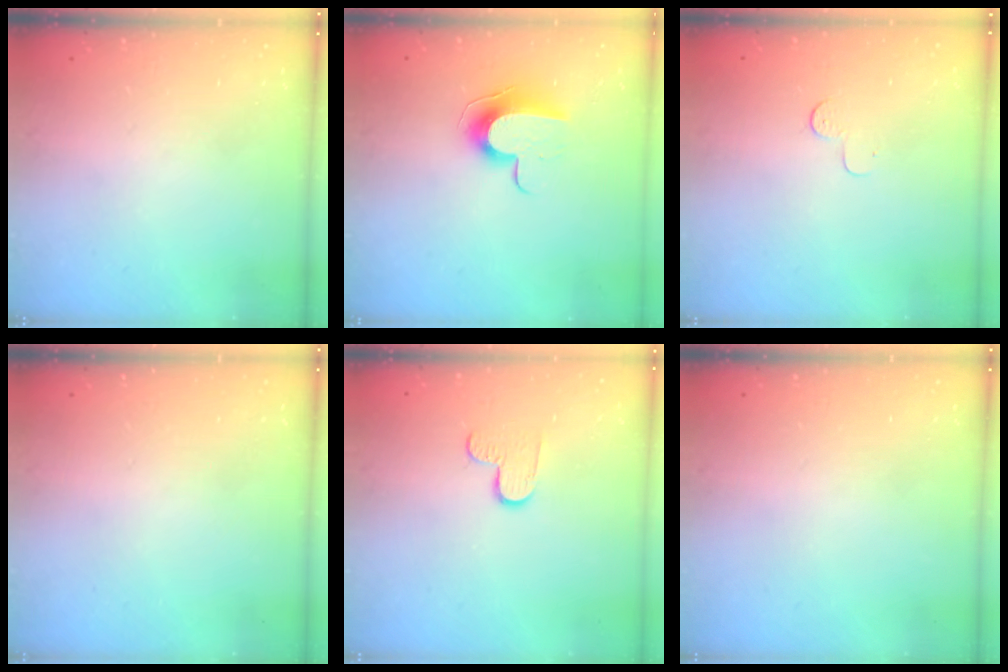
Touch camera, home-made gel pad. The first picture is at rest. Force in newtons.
{"total": 9.9, "press": 9.9, "slide": 0.3}
{"total": 3.6, "press": 3.5, "slide": 0.3}
{"total": 0.0}
{"total": 4.5, "press": 4.5, "slide": 0.4}
{"total": 0.0}